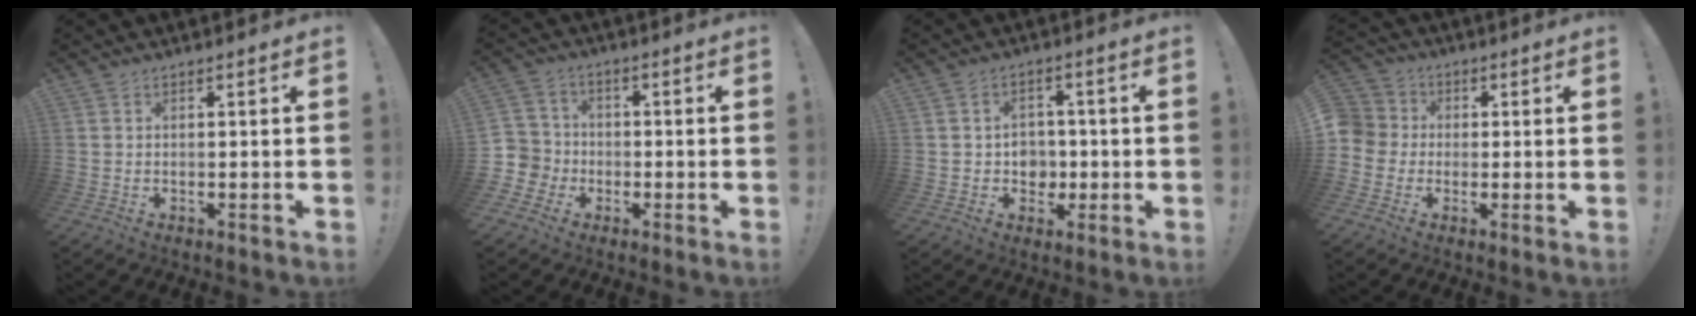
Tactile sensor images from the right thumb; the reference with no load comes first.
{"total": 6.5, "force": [-2.2, 6.0, 1.0], "torque": [-0.022, 0.021, -0.041]}
{"total": 6.3, "force": [0.2, 6.0, 1.9], "torque": [-0.023, -0.007, 0.007]}
{"total": 6.2, "force": [-0.8, 5.9, 1.5], "torque": [-0.035, 0.014, -0.014]}